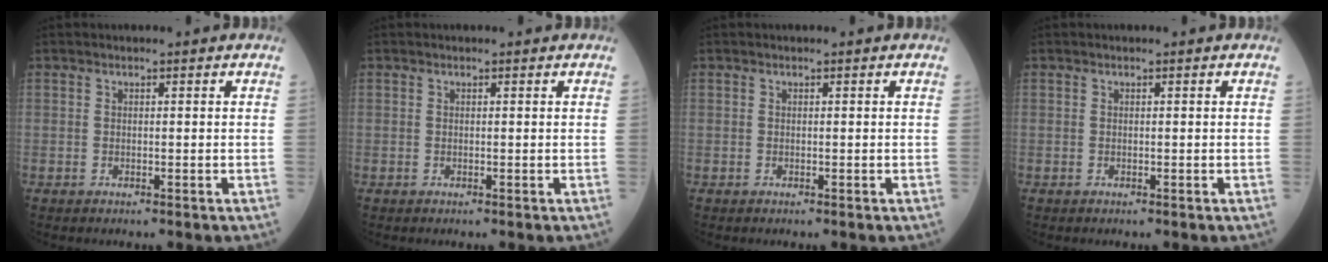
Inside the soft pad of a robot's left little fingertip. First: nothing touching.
{"total": 0.0}
{"total": 0.0}
{"total": 0.0}